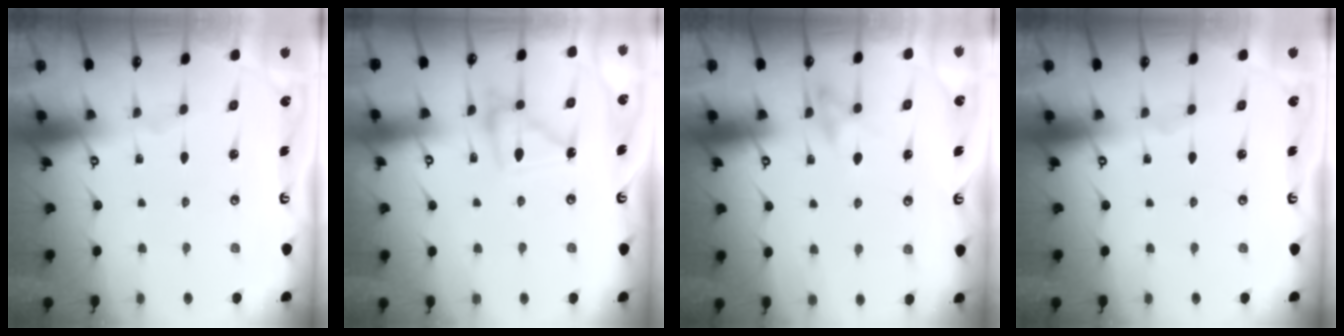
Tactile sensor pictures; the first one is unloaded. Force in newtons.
{"total": 12.7, "press": 12.7, "slide": 1.1}
{"total": 9.5, "press": 9.4, "slide": 1.4}
{"total": 0.0}